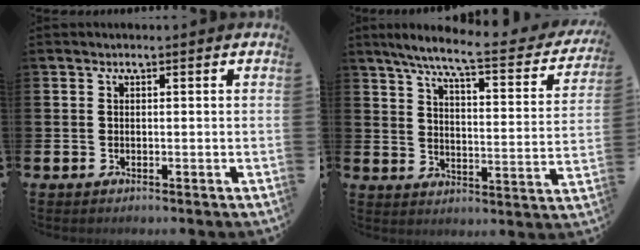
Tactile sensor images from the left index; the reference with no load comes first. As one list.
[{"total": 7.5, "force": [6.2, 0.7, 4.2], "torque": [-0.102, -0.042, 0.097]}]